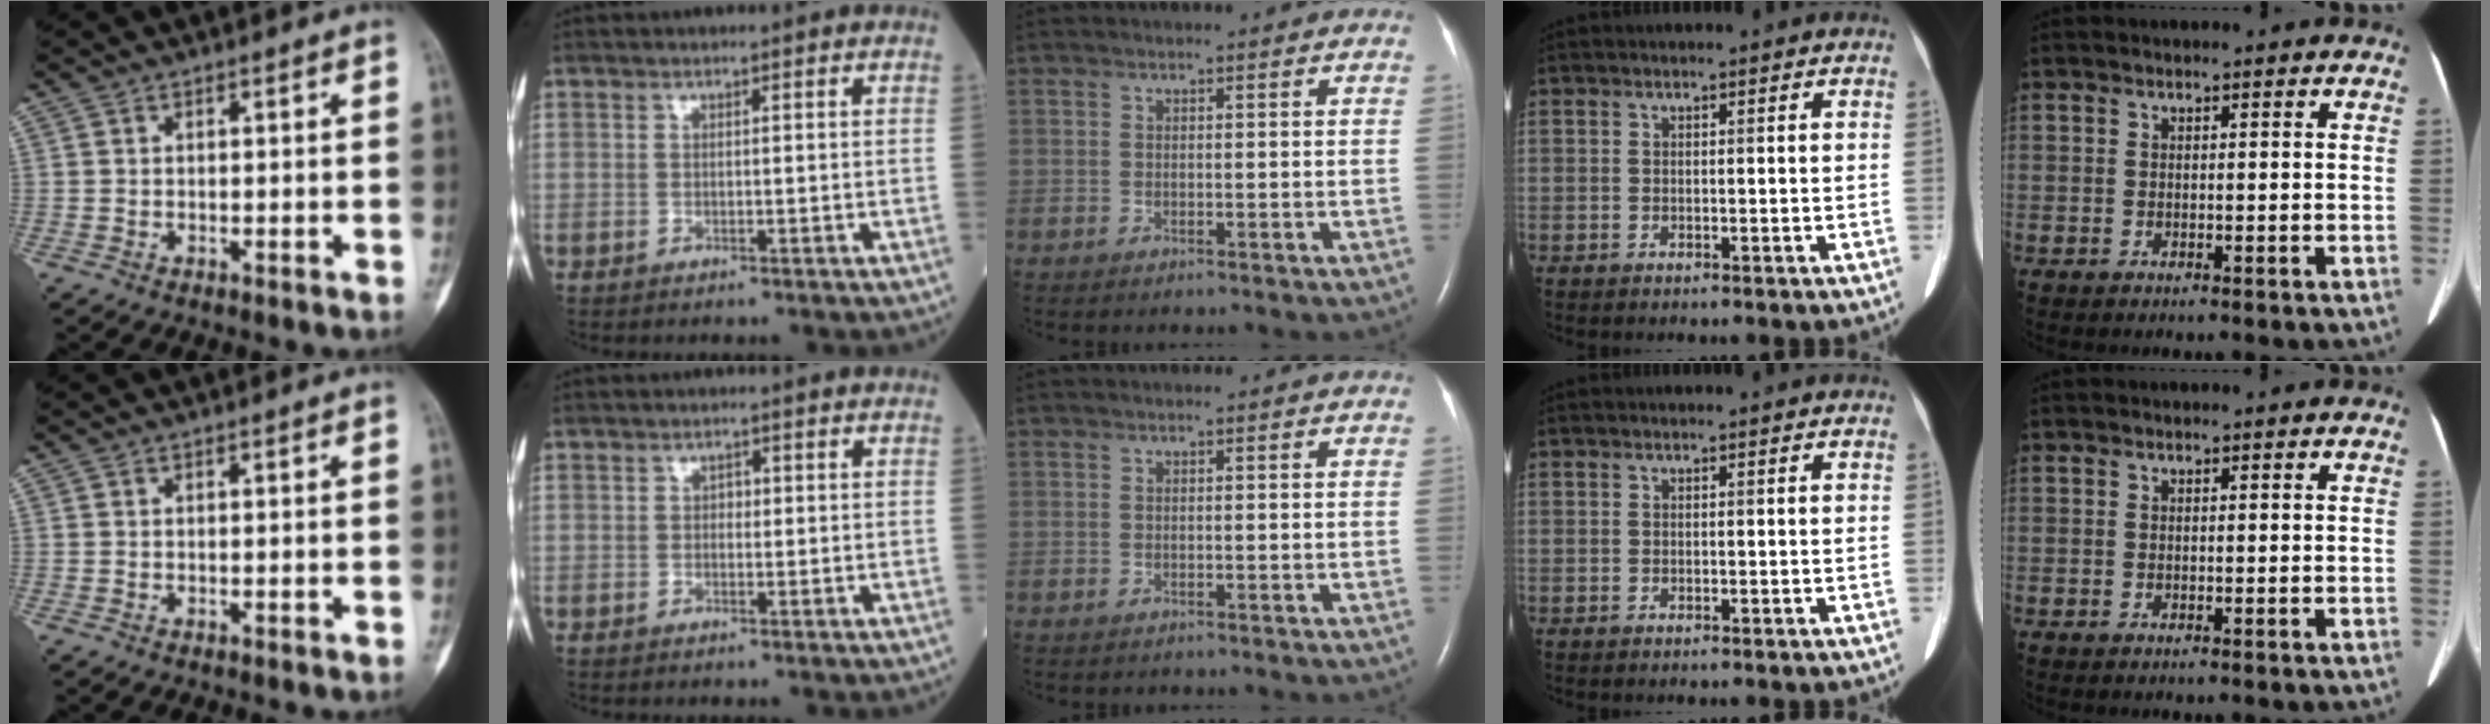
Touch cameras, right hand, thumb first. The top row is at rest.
{"index": {"total": 1.0, "force": [0.1, 0.7, 0.7], "torque": [-0.008, 0.003, 0.002]}}